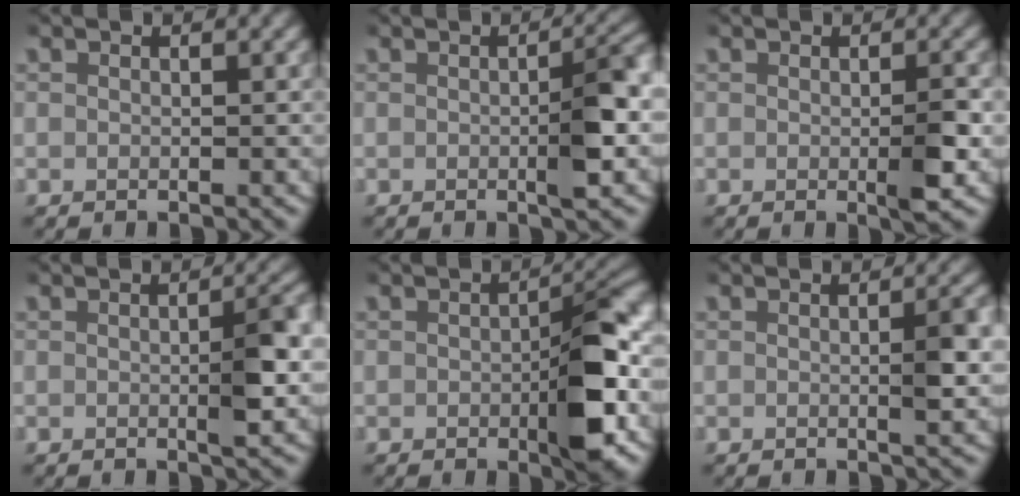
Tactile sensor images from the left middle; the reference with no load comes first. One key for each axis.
{"total": 3.4, "fx": -0.4, "fy": 0.7, "fz": 3.3, "tx": -0.043, "ty": 0.000, "tz": -0.007}
{"total": 1.9, "fx": -0.3, "fy": 0.3, "fz": 1.9, "tx": -0.024, "ty": -0.005, "tz": -0.005}
{"total": 3.0, "fx": -0.1, "fy": 0.5, "fz": 2.9, "tx": -0.038, "ty": -0.001, "tz": -0.002}
{"total": 6.2, "fx": -1.0, "fy": 2.7, "fz": 5.5, "tx": -0.075, "ty": -0.004, "tz": -0.012}
{"total": 2.2, "fx": 0.1, "fy": 0.2, "fz": 2.2, "tx": -0.029, "ty": -0.002, "tz": 0.002}